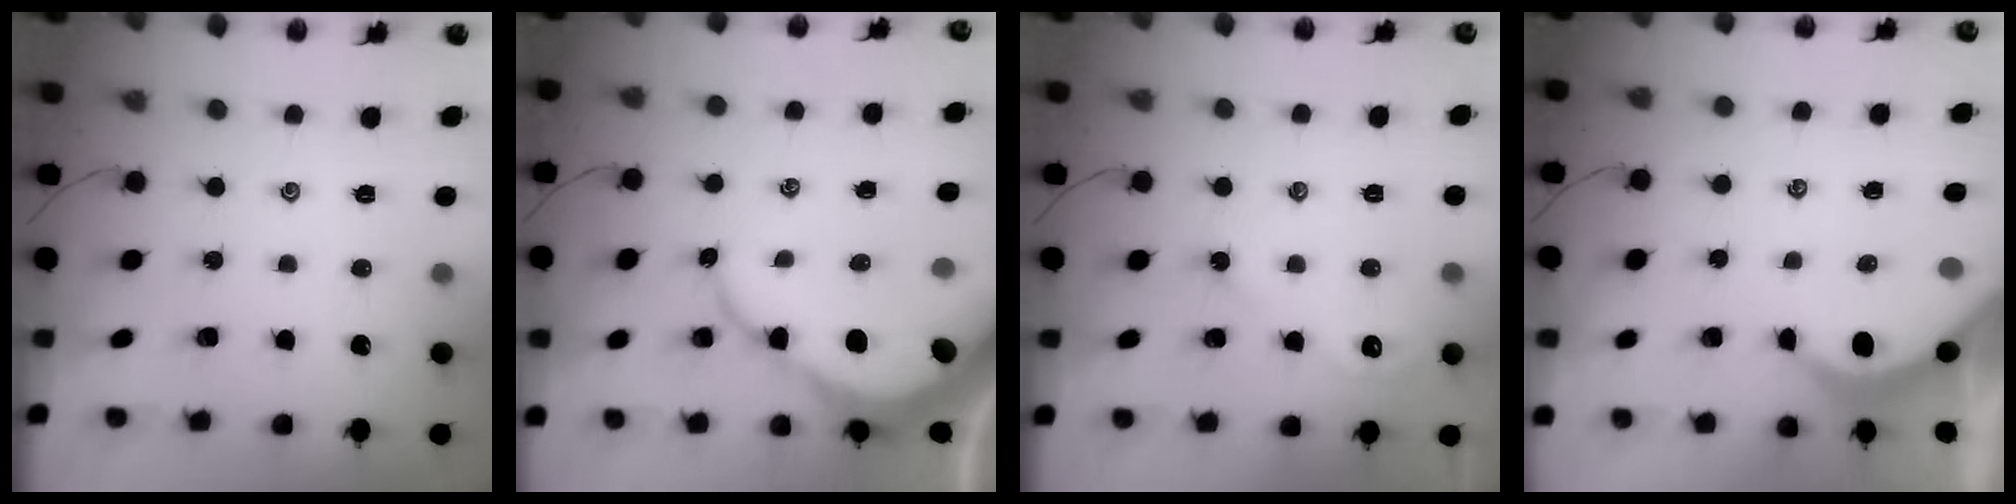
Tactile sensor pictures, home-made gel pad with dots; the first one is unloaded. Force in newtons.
{"total": 10.7, "press": 10.7, "slide": 1.2}
{"total": 3.5, "press": 3.5, "slide": 0.5}
{"total": 3.8, "press": 3.8, "slide": 0.5}